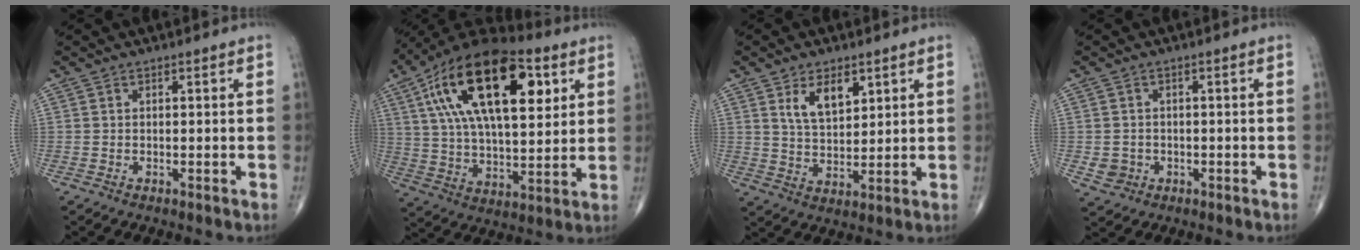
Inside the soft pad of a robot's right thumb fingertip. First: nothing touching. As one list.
[{"total": 26.7, "force": [9.6, 12.3, 21.7], "torque": [-0.372, -0.007, 0.158]}, {"total": 7.4, "force": [3.7, 3.8, 5.1], "torque": [-0.074, -0.025, 0.072]}, {"total": 4.0, "force": [-0.9, 3.6, 1.6], "torque": [-0.019, 0.002, -0.007]}]